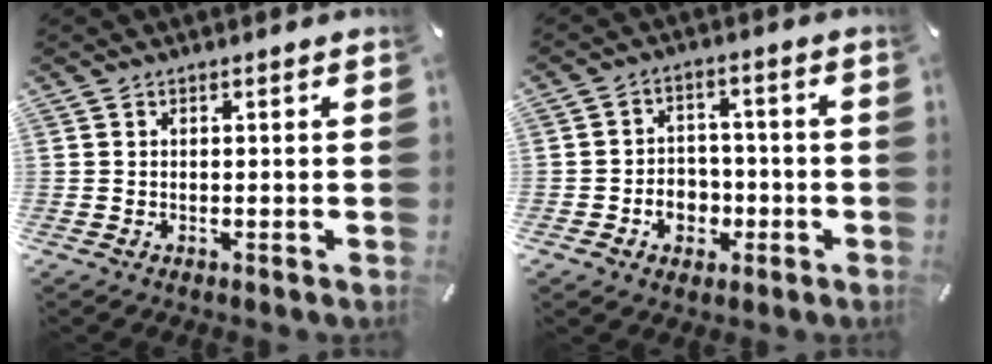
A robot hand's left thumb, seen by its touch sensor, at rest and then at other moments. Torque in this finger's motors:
{"motor_torque": [0.07, 0.16, 0.30, 0.23, 0.06]}